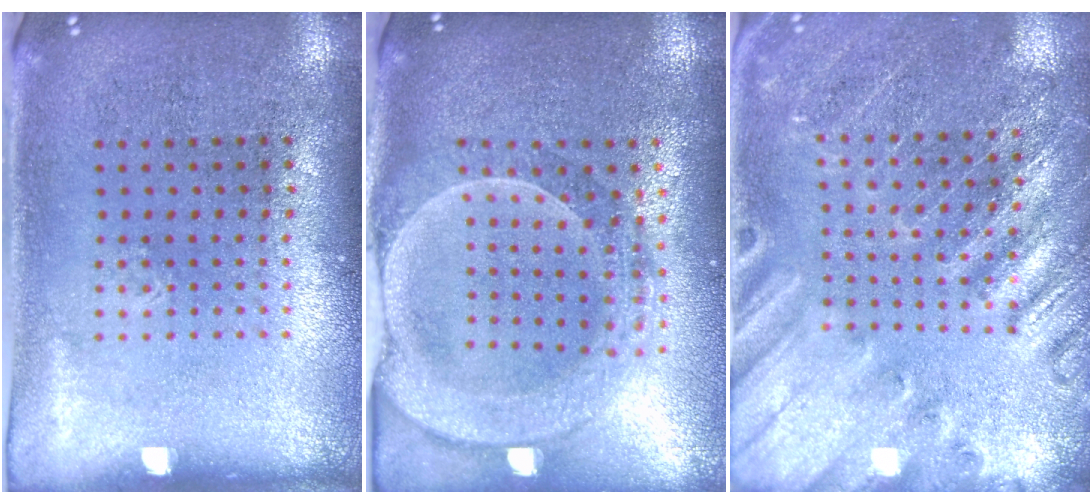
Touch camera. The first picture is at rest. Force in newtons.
{"total": 2.4, "press": 2.2, "slide": 1.1}
{"total": 2.5, "press": 2.5, "slide": 0.2}